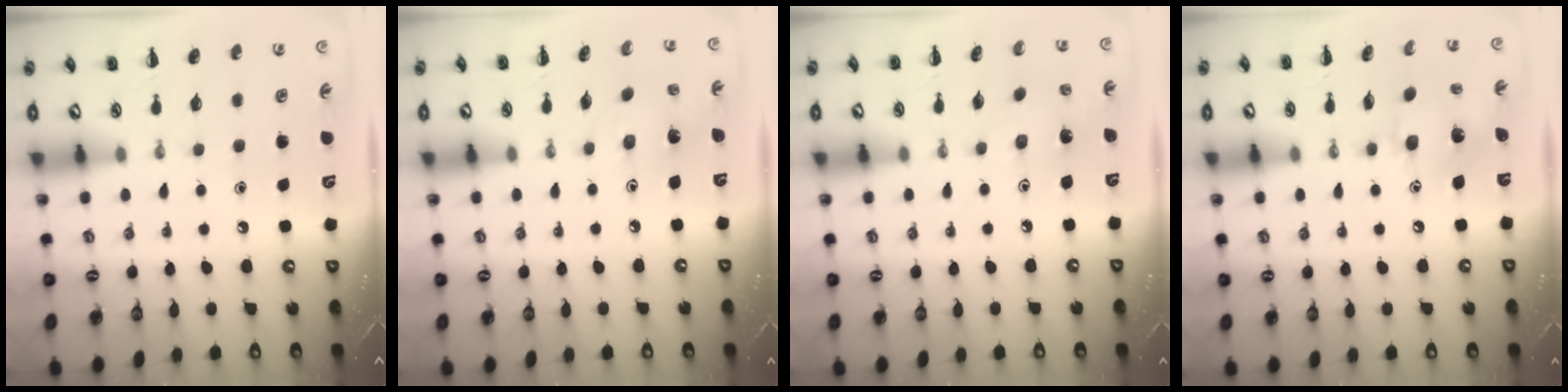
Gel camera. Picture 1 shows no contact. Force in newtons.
{"total": 1.4, "press": 1.3, "slide": 0.6}
{"total": 2.1, "press": 1.9, "slide": 0.7}
{"total": 7.5, "press": 7.5, "slide": 0.5}